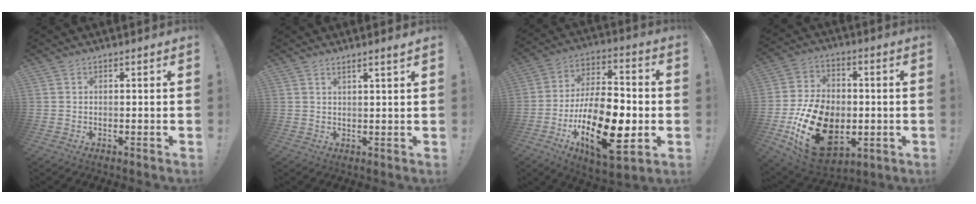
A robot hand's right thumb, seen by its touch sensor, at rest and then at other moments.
{"total": 2.5, "force": [1.9, -0.3, 1.7], "torque": [-0.030, -0.007, 0.031]}
{"total": 24.5, "force": [-7.4, 11.7, 20.3], "torque": [-0.371, 0.039, -0.111]}
{"total": 23.9, "force": [-5.9, 16.7, 16.1], "torque": [-0.282, 0.039, -0.075]}